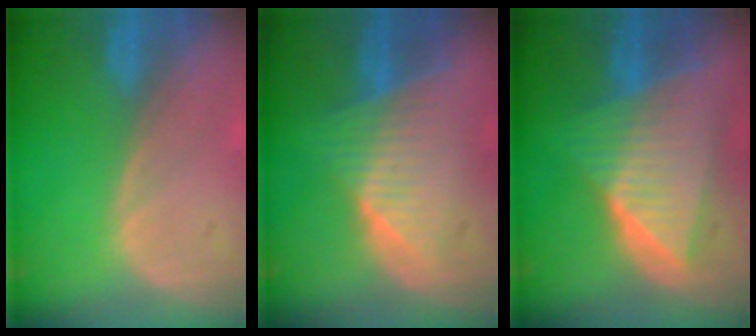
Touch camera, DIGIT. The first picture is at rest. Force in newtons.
{"total": 7.9, "press": 7.0, "slide": 3.6}
{"total": 10.0, "press": 10.0, "slide": 0.6}